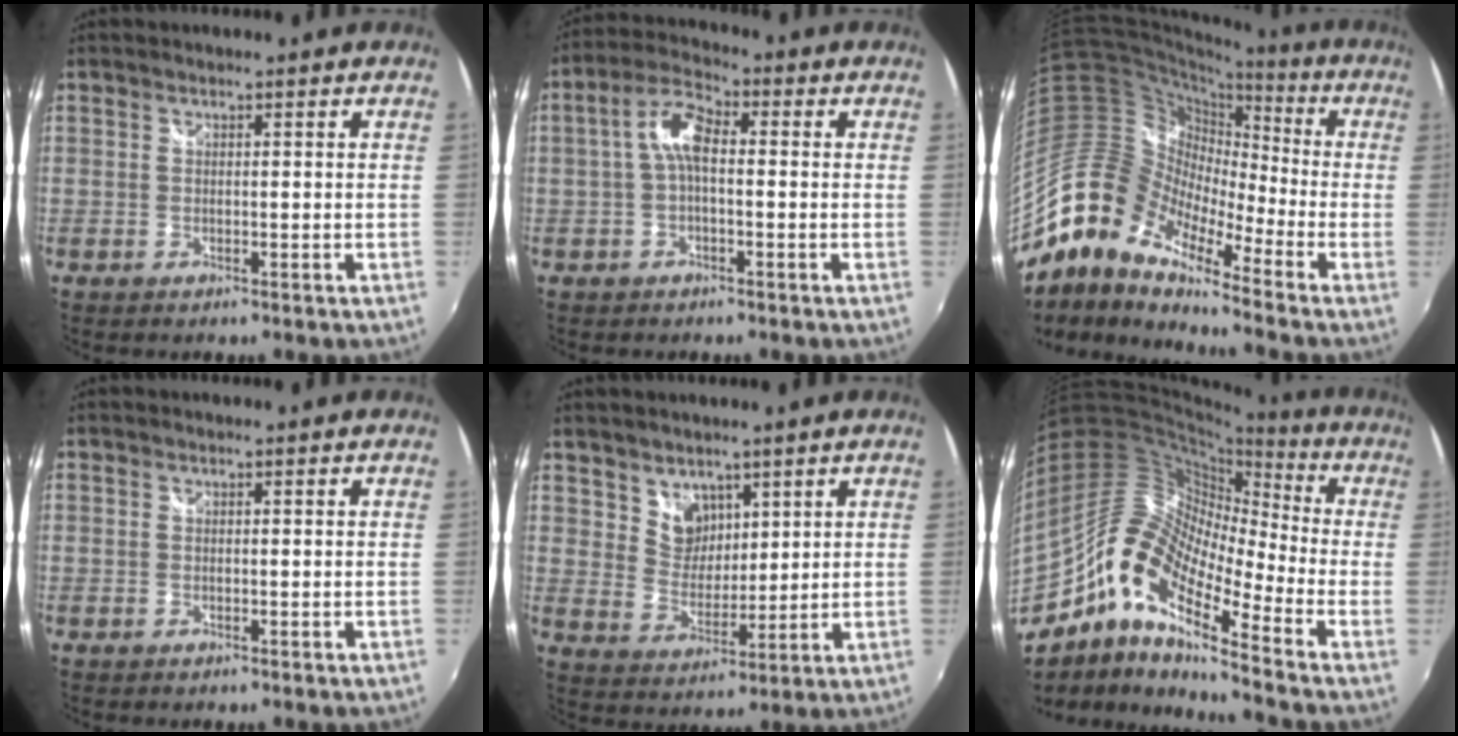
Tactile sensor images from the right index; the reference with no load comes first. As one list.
[{"total": 5.8, "force": [-0.3, 2.5, 5.3], "torque": [-0.110, 0.020, -0.008]}, {"total": 15.8, "force": [-10.9, 6.8, 9.3], "torque": [-0.150, -0.002, -0.234]}, {"total": 0.0}, {"total": 6.2, "force": [4.1, 4.4, 1.5], "torque": [-0.012, 0.004, 0.082]}, {"total": 15.2, "force": [-8.5, 4.8, 11.7], "torque": [-0.188, 0.003, -0.185]}]